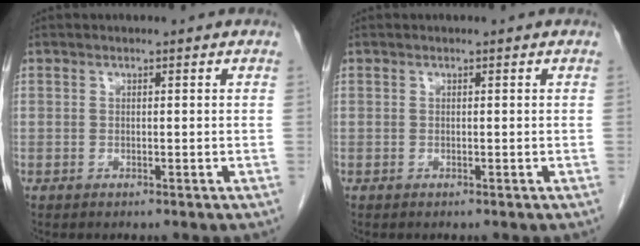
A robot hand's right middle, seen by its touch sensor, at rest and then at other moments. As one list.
[{"total": 0.0}]